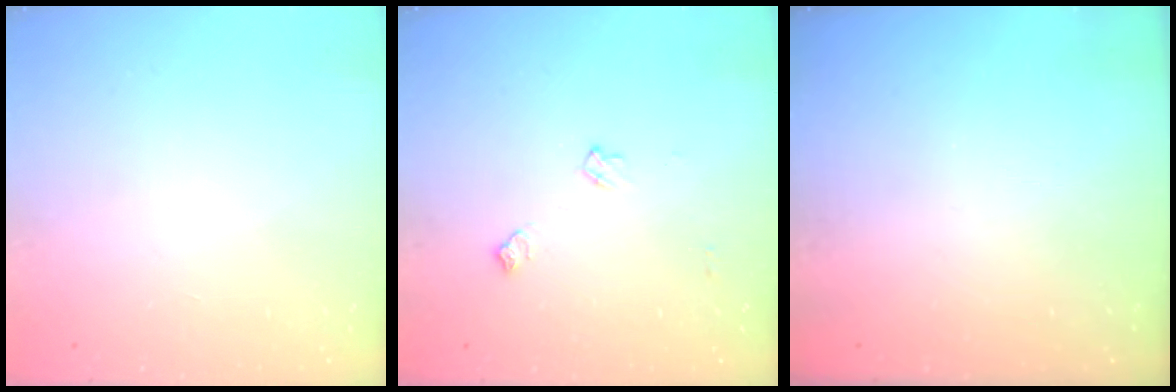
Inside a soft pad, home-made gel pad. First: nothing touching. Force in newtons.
{"total": 6.4, "press": 6.3, "slide": 0.9}
{"total": 0.0}